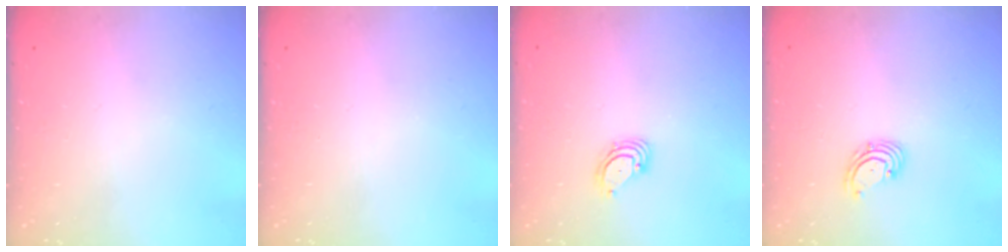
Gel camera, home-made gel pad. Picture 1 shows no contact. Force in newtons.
{"total": 0.0}
{"total": 3.6, "press": 3.6, "slide": 0.3}
{"total": 2.7, "press": 2.7, "slide": 0.6}